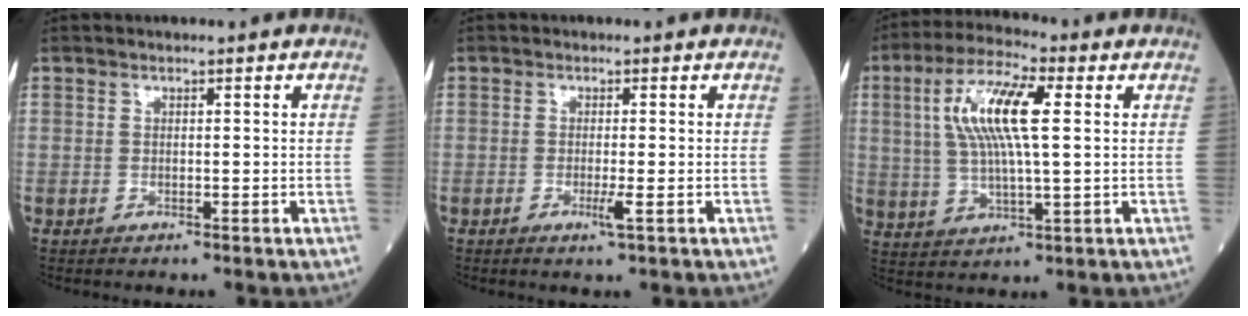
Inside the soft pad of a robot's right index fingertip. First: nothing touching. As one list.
[{"total": 1.9, "force": [-0.6, -0.2, 1.8], "torque": [-0.035, -0.006, -0.011]}, {"total": 11.7, "force": [2.7, 2.3, 11.2], "torque": [-0.228, 0.014, 0.048]}]